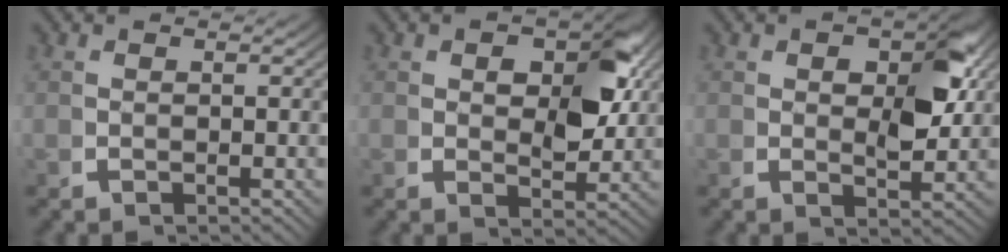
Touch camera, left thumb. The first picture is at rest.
{"total": 5.7, "force": [1.5, 2.8, 4.7], "torque": [-0.057, -0.003, 0.027]}
{"total": 5.0, "force": [1.4, 2.0, 4.4], "torque": [-0.050, 0.003, 0.020]}